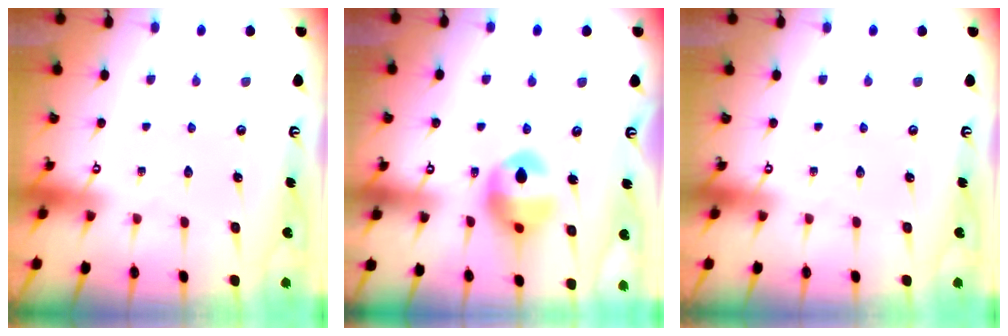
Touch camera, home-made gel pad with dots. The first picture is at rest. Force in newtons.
{"total": 13.6, "press": 12.9, "slide": 4.4}
{"total": 0.0}